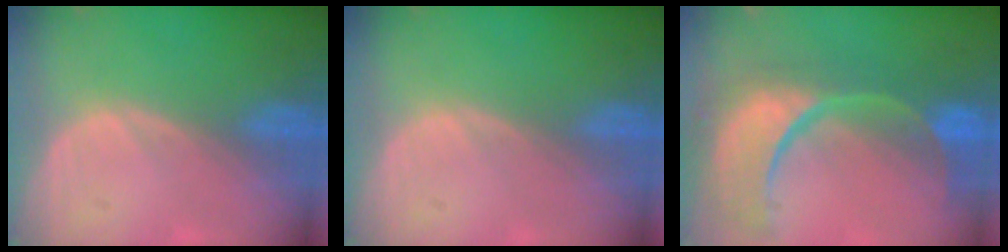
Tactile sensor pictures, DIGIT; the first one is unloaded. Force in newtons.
{"total": 0.0}
{"total": 13.7, "press": 10.9, "slide": 8.4}